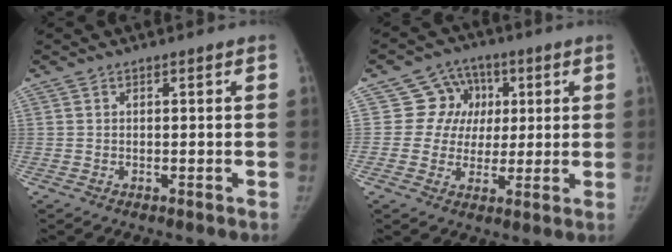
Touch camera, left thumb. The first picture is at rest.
{"total": 8.8, "force": [2.2, 8.3, 2.0], "torque": [0.019, 0.005, 0.030]}